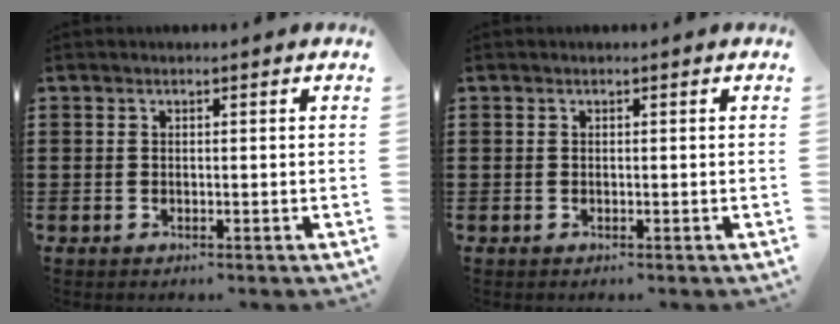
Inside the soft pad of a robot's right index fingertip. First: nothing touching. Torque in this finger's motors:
{"motor_torque": [0.00, 2.14, 0.00, 0.00]}